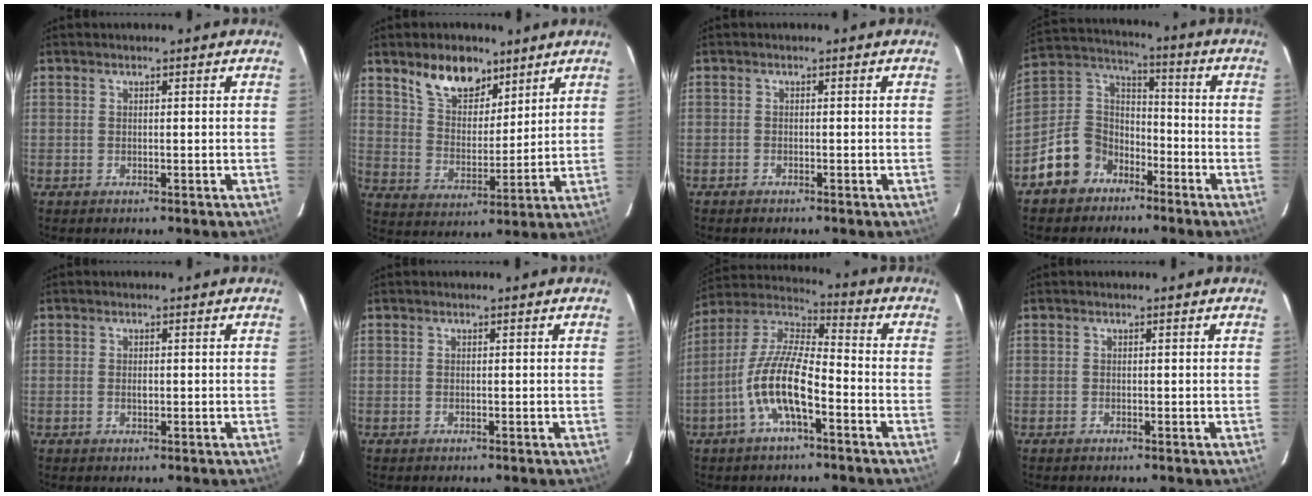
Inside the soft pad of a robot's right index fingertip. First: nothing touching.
{"total": 11.2, "force": [7.6, 5.8, 5.7], "torque": [-0.097, 0.010, 0.141]}
{"total": 0.6, "force": [-0.5, 0.3, 0.0], "torque": [-0.002, 0.002, -0.009]}
{"total": 11.3, "force": [-6.9, 8.3, 3.2], "torque": [-0.081, 0.046, -0.119]}
{"total": 1.3, "force": [-0.2, 0.8, 1.0], "torque": [-0.018, 0.001, -0.004]}
{"total": 0.0}
{"total": 11.8, "force": [-4.9, 3.4, 10.2], "torque": [-0.215, 0.005, -0.098]}
{"total": 0.0}